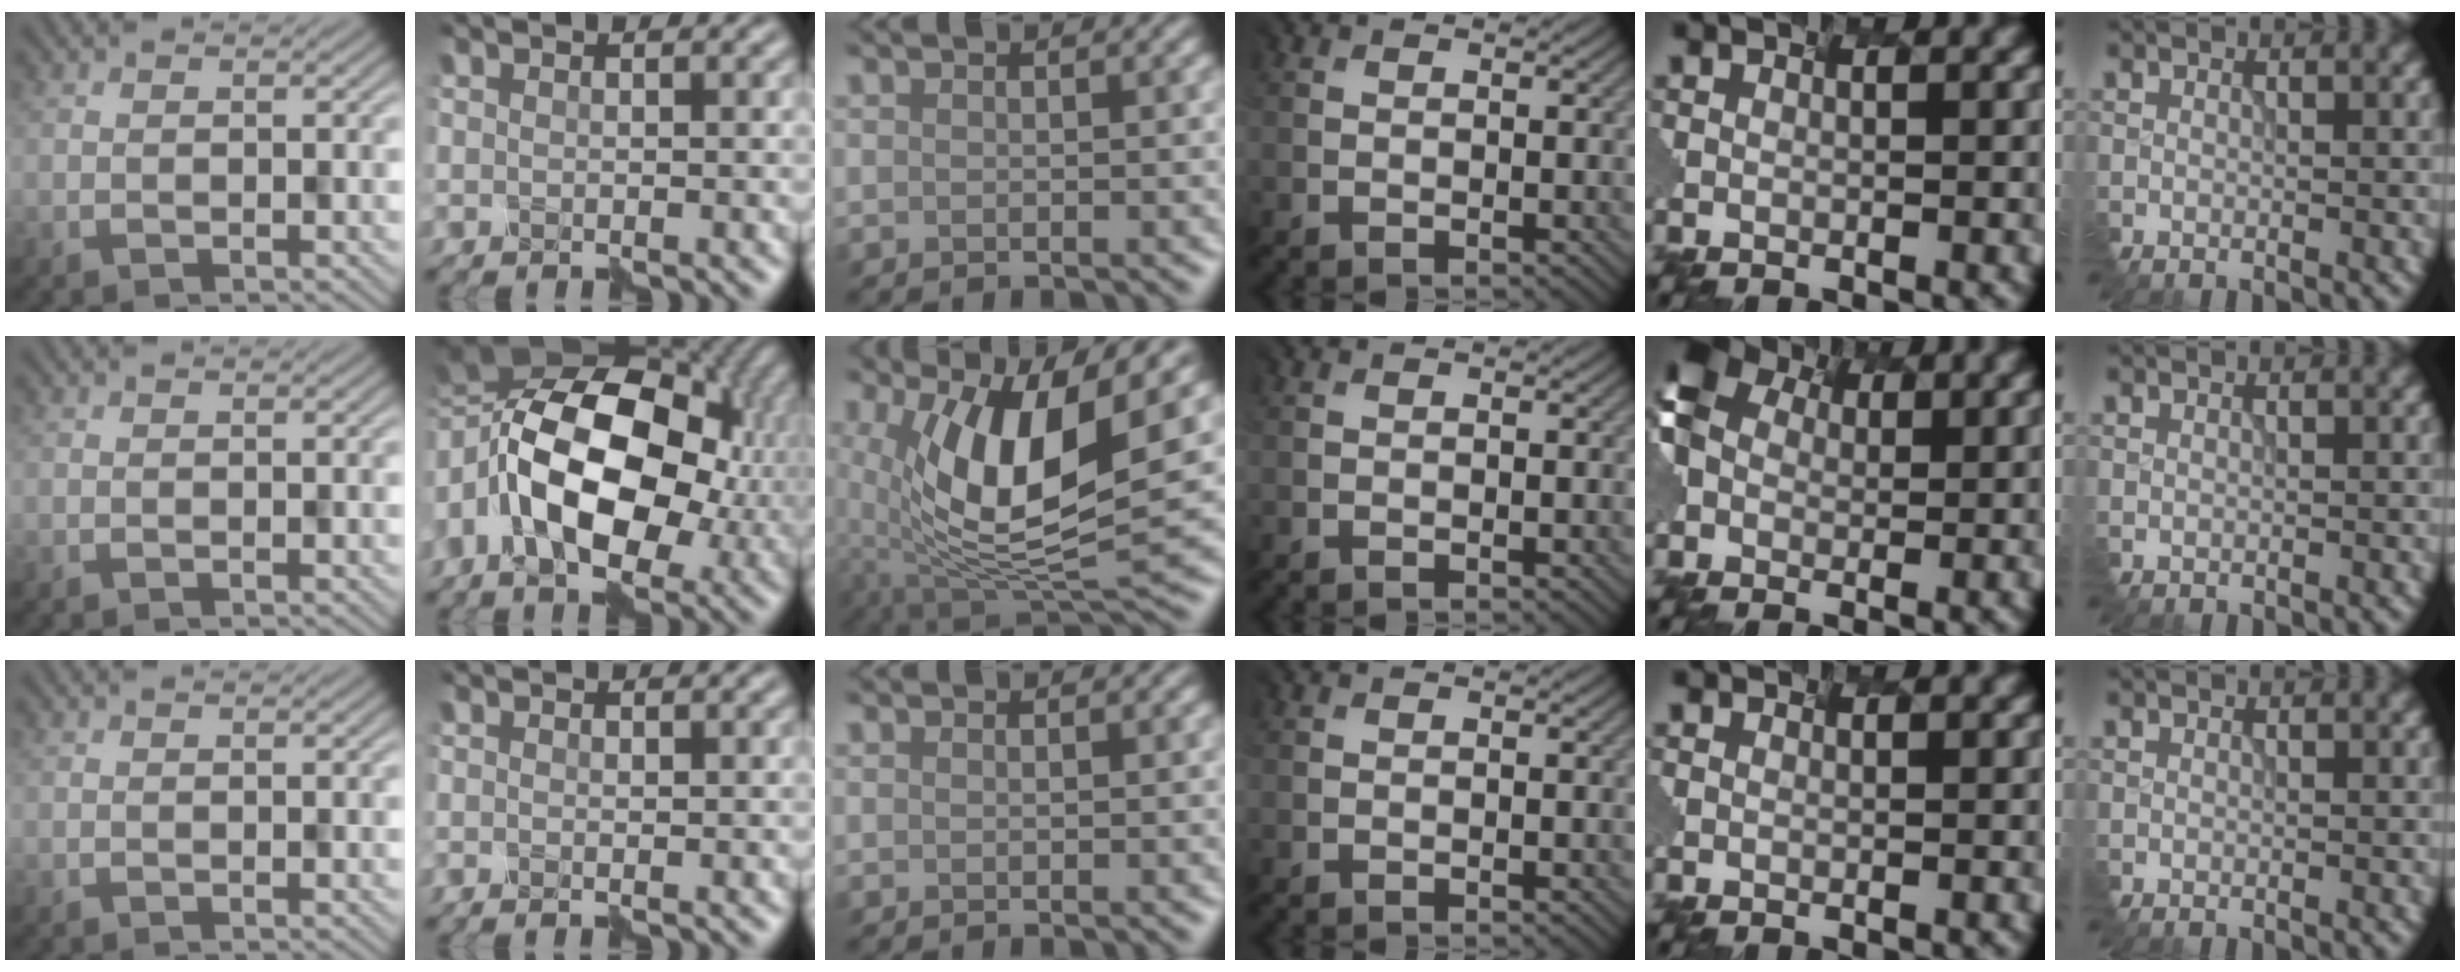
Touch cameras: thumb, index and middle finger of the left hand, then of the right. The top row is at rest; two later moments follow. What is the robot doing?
{"motion": "assemble", "object": "hinged jar"}